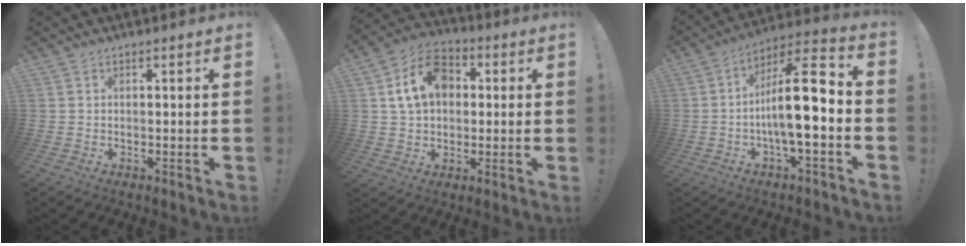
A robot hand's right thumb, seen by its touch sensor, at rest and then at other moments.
{"total": 14.2, "force": [3.8, 10.7, 8.6], "torque": [-0.138, 0.008, 0.081]}
{"total": 17.9, "force": [-2.5, 5.6, 16.8], "torque": [-0.265, 0.019, -0.042]}